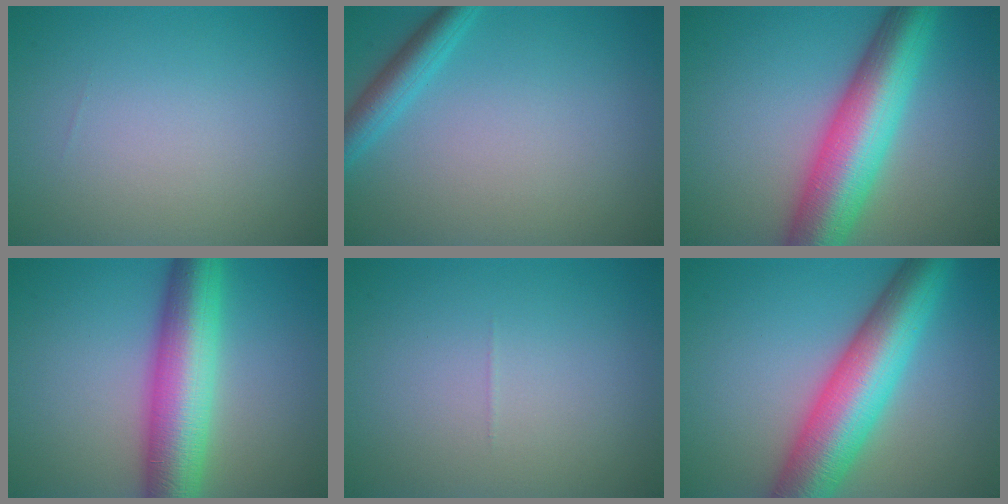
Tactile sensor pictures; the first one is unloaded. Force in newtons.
{"total": 2.8, "press": 2.8, "slide": 0.1}
{"total": 10.2, "press": 10.2, "slide": 0.4}
{"total": 9.0, "press": 9.0, "slide": 0.1}
{"total": 0.0}
{"total": 10.2, "press": 10.2, "slide": 0.3}